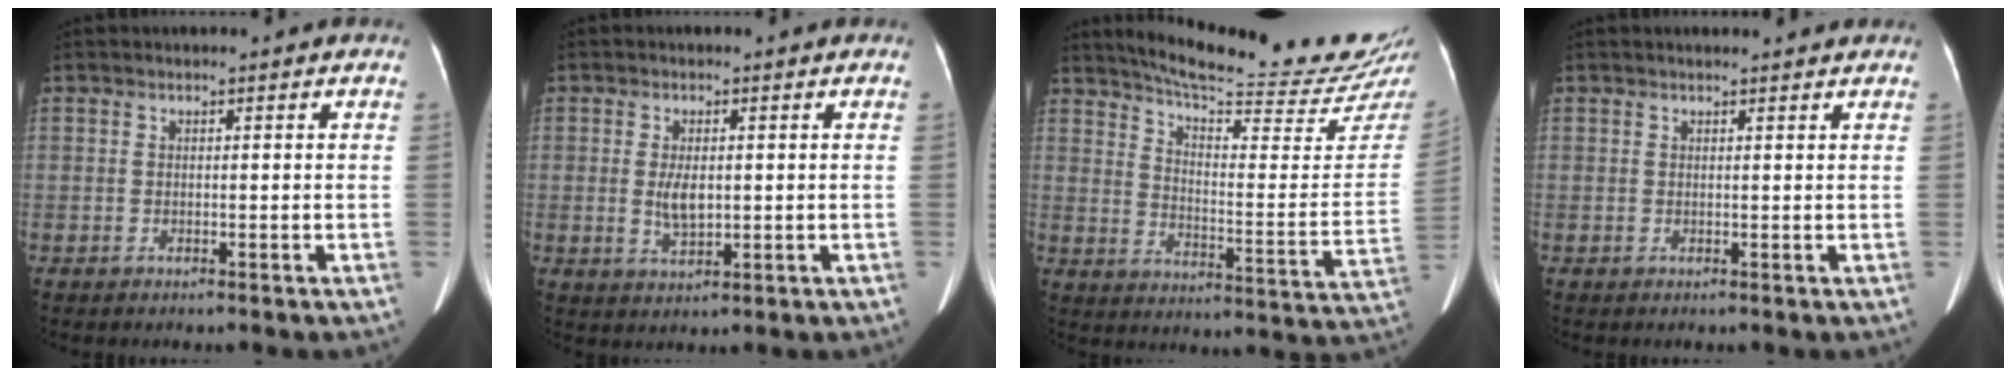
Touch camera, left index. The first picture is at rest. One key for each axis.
{"total": 3.6, "fx": 0.2, "fy": 1.5, "fz": 3.2, "tx": -0.066, "ty": -0.003, "tz": 0.011}
{"total": 23.3, "fx": 21.6, "fy": 0.2, "fz": 8.7, "tx": -0.133, "ty": -0.092, "tz": 0.281}
{"total": 3.4, "fx": 3.2, "fy": 0.3, "fz": 1.1, "tx": -0.016, "ty": 0.013, "tz": 0.038}